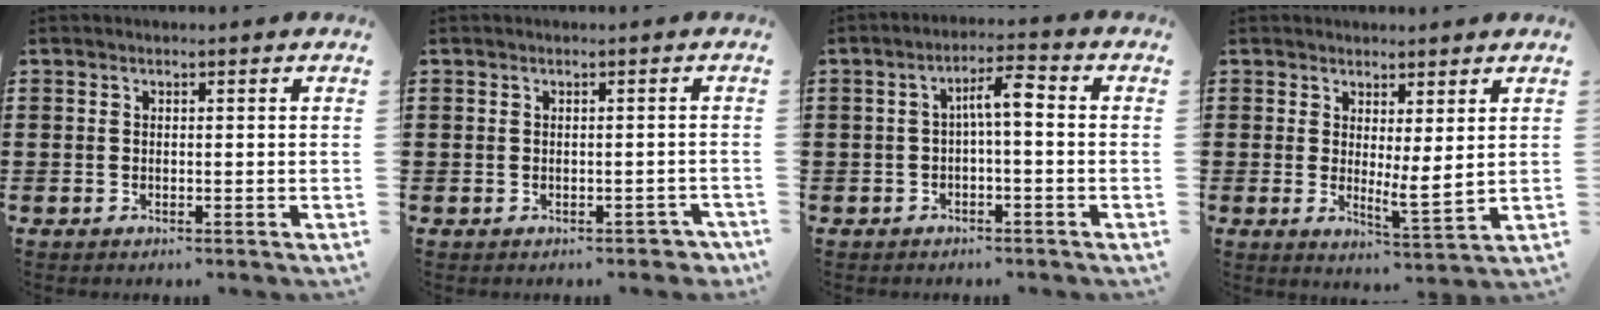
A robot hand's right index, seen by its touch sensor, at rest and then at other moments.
{"total": 1.3, "force": [-1.0, 0.9, 0.1], "torque": [-0.007, 0.002, -0.021]}
{"total": 4.5, "force": [-0.3, 1.0, 4.4], "torque": [-0.085, 0.014, -0.011]}
{"total": 3.4, "force": [2.0, 0.5, 2.7], "torque": [-0.049, -0.014, 0.035]}